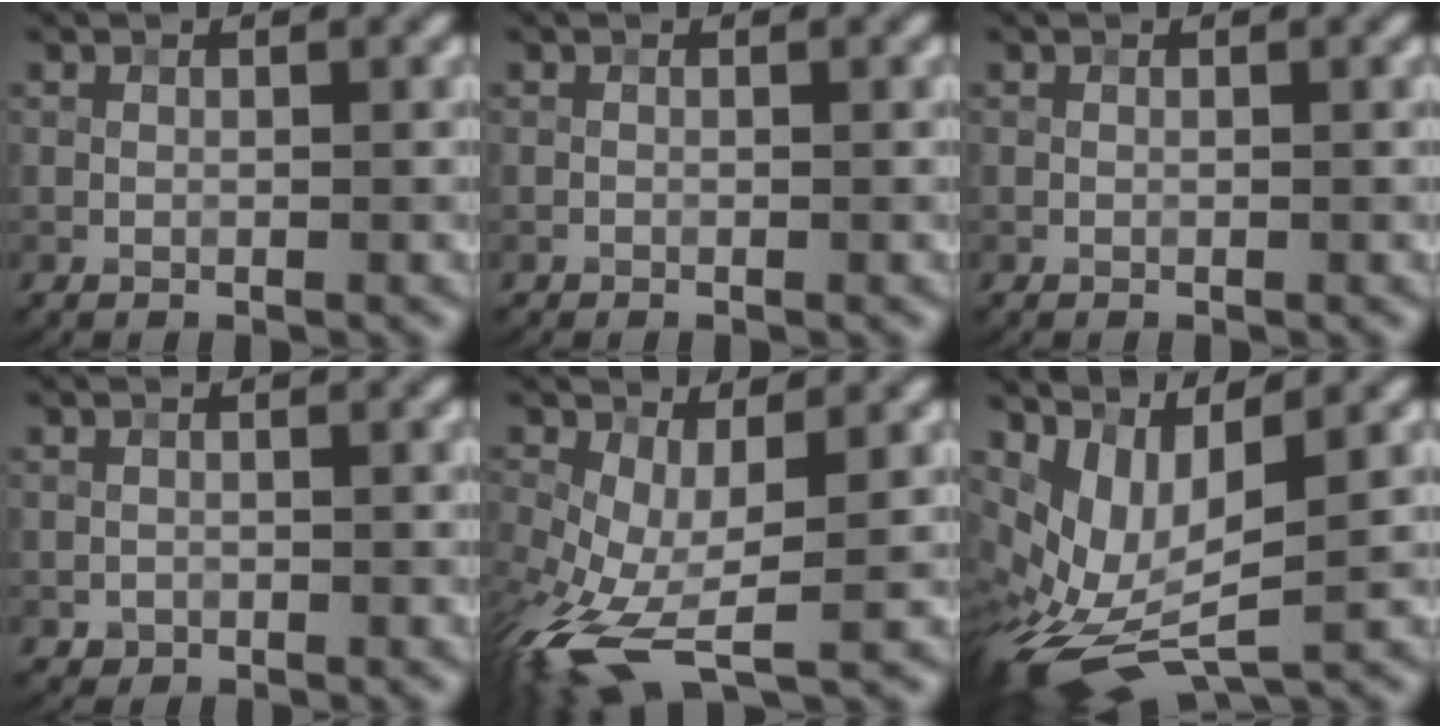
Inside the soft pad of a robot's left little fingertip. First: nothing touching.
{"total": 0.0}
{"total": 0.0}
{"total": 0.6, "force": [-0.1, 0.6, 0.1], "torque": [0.004, -0.005, -0.003]}
{"total": 8.0, "force": [-2.9, 3.7, 6.5], "torque": [-0.164, -0.025, -0.055]}
{"total": 8.0, "force": [-0.3, 4.4, 6.7], "torque": [-0.150, -0.020, 0.003]}